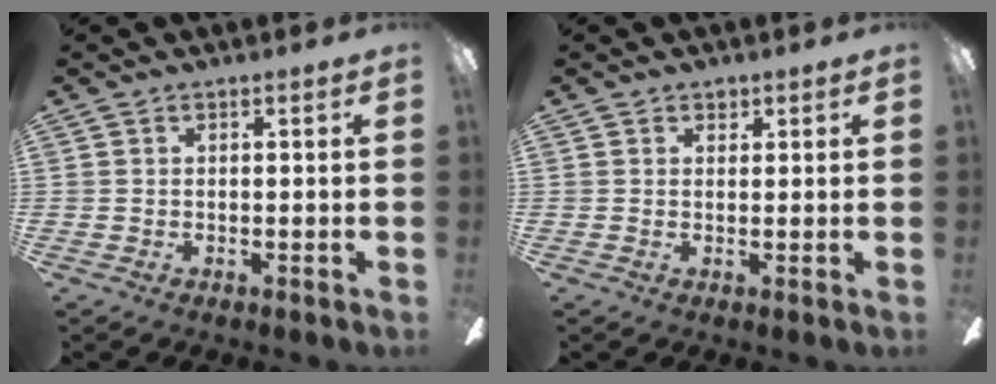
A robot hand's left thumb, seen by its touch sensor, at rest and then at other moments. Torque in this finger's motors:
{"motor_torque": [0.12, -0.02, 0.34, -0.10, 0.01]}